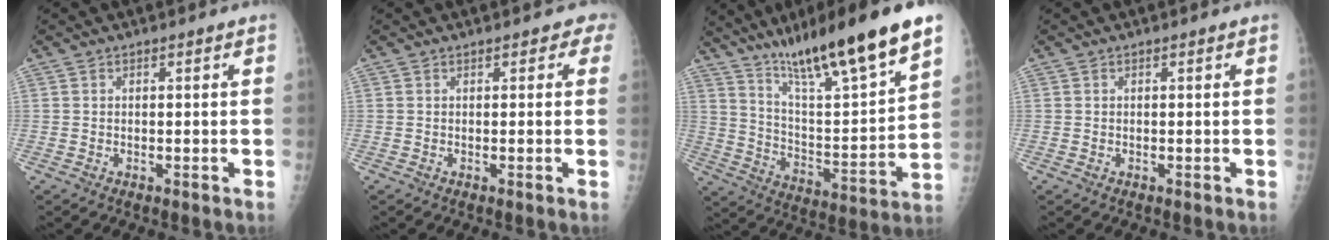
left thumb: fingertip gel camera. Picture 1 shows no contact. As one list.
[{"total": 1.8, "force": [0.9, 1.3, 1.0], "torque": [0.013, 0.002, 0.002]}, {"total": 24.0, "force": [16.4, 2.9, 17.2], "torque": [-0.266, -0.061, 0.281]}, {"total": 0.0}]